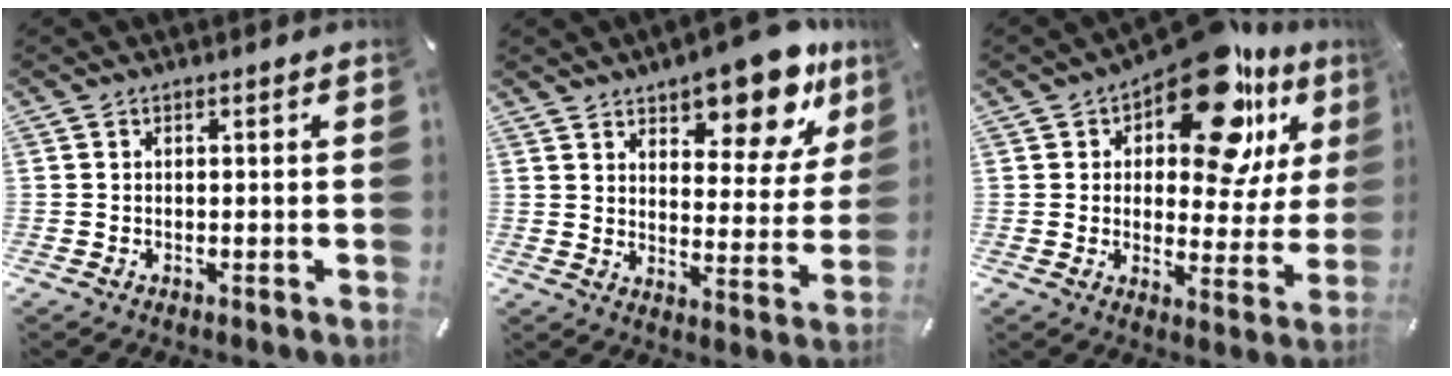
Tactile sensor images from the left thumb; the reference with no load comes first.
{"total": 15.2, "force": [11.2, 6.0, 8.4], "torque": [-0.105, -0.083, 0.185]}
{"total": 20.0, "force": [11.8, 9.5, 13.0], "torque": [-0.188, -0.074, 0.196]}